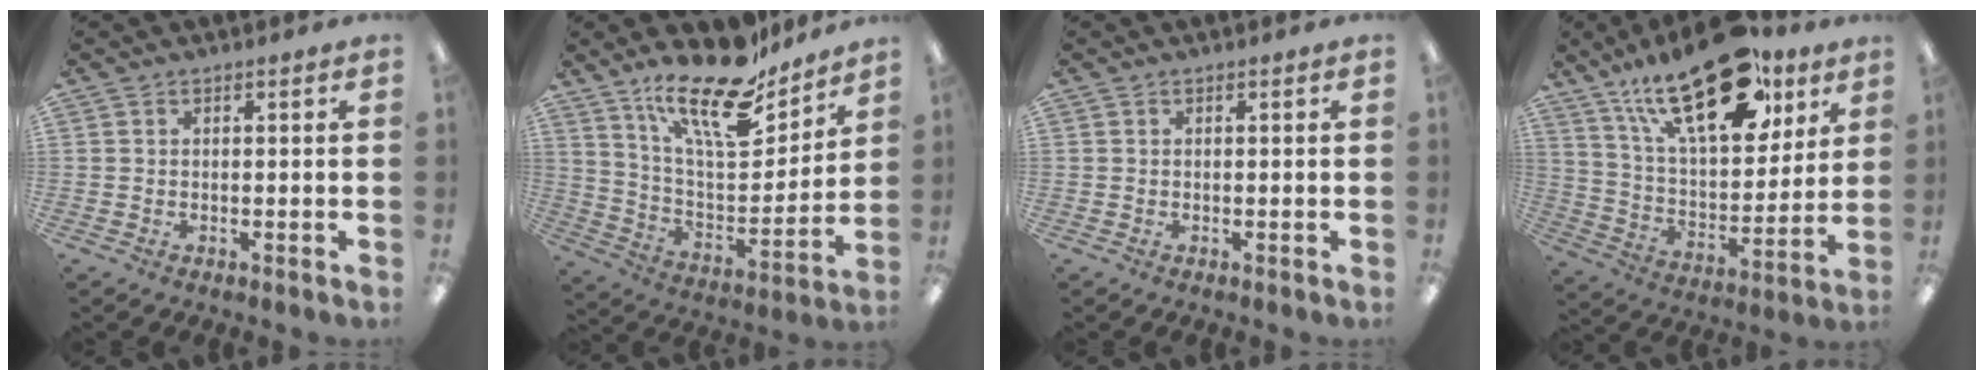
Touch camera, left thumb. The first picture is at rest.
{"total": 20.8, "force": [15.3, 7.4, 12.0], "torque": [-0.204, -0.099, 0.263]}
{"total": 0.0}
{"total": 27.0, "force": [16.4, 12.1, 17.7], "torque": [-0.279, -0.083, 0.280]}